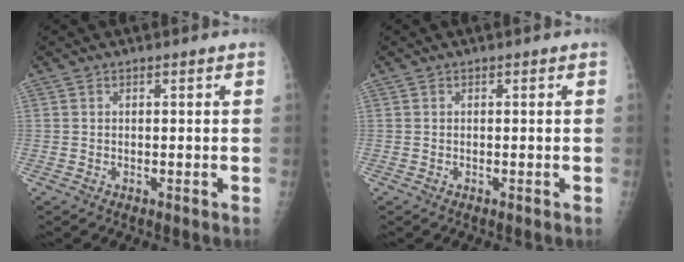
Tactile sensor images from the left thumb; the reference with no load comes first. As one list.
[{"total": 0.0}]